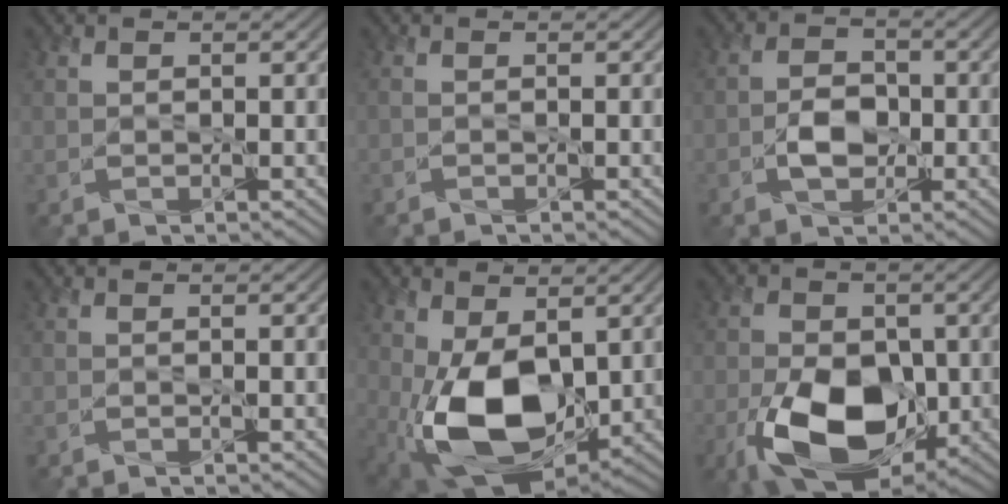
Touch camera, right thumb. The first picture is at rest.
{"total": 0.6, "force": [-0.5, -0.2, 0.2], "torque": [-0.004, 0.002, -0.012]}
{"total": 3.7, "force": [-1.8, 2.1, 2.4], "torque": [-0.041, 0.001, -0.039]}
{"total": 0.5, "force": [-0.4, -0.4, 0.0], "torque": [0.001, 0.000, -0.007]}
{"total": 13.0, "force": [-1.7, 7.5, 10.5], "torque": [-0.219, -0.021, -0.031]}
{"total": 14.2, "force": [-5.2, 8.1, 10.5], "torque": [-0.187, -0.031, -0.097]}